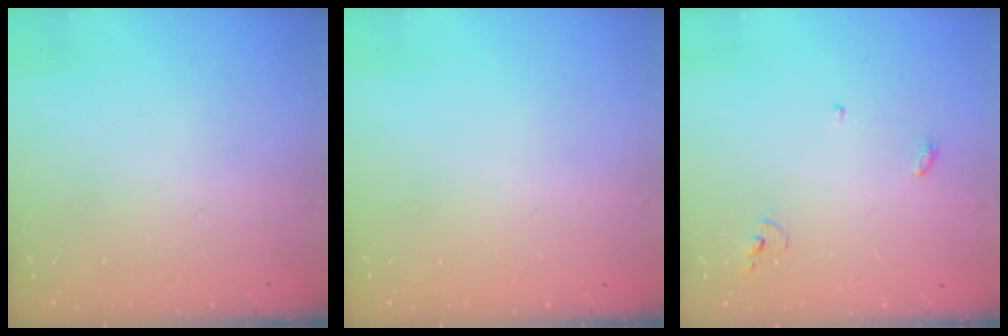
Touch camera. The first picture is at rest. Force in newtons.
{"total": 0.0}
{"total": 3.8, "press": 3.8, "slide": 0.4}